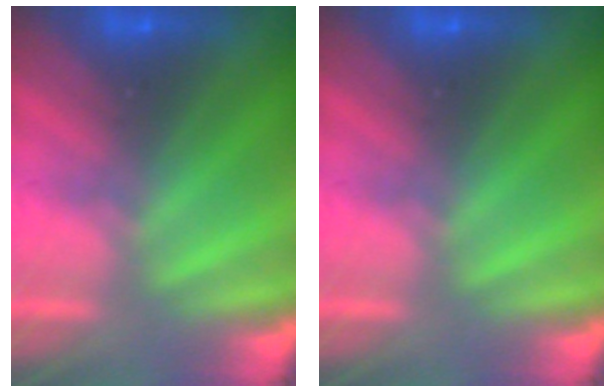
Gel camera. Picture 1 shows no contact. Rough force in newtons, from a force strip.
{"total": 0.0}